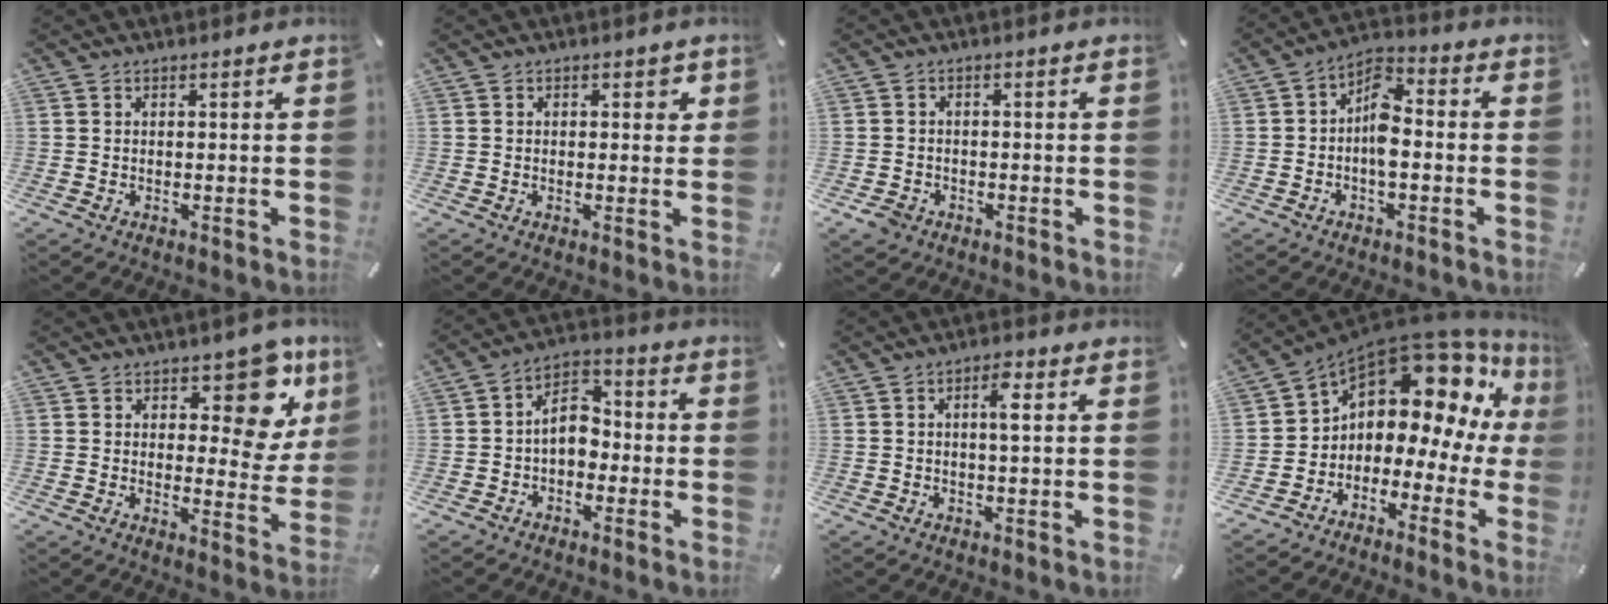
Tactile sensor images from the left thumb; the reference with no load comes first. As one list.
[{"total": 1.7, "force": [0.4, 1.1, 1.2], "torque": [-0.008, 0.001, 0.002]}, {"total": 2.9, "force": [-1.8, 2.1, 0.9], "torque": [-0.021, 0.007, -0.037]}, {"total": 7.7, "force": [-2.0, 4.1, 6.2], "torque": [-0.107, 0.017, -0.036]}, {"total": 13.1, "force": [7.0, 6.4, 9.0], "torque": [-0.099, -0.049, 0.116]}, {"total": 7.9, "force": [-1.5, 5.6, 5.4], "torque": [-0.103, 0.013, -0.031]}, {"total": 4.3, "force": [0.8, 1.2, 4.0], "torque": [-0.066, 0.002, 0.006]}, {"total": 13.3, "force": [7.2, 8.1, 7.7], "torque": [-0.129, -0.074, 0.113]}]